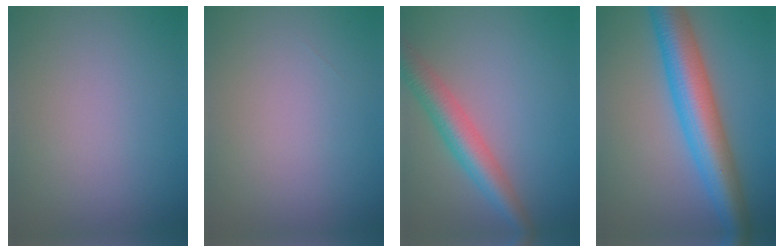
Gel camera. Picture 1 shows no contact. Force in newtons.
{"total": 0.0}
{"total": 5.0, "press": 5.0, "slide": 0.3}
{"total": 8.3, "press": 8.3, "slide": 0.2}